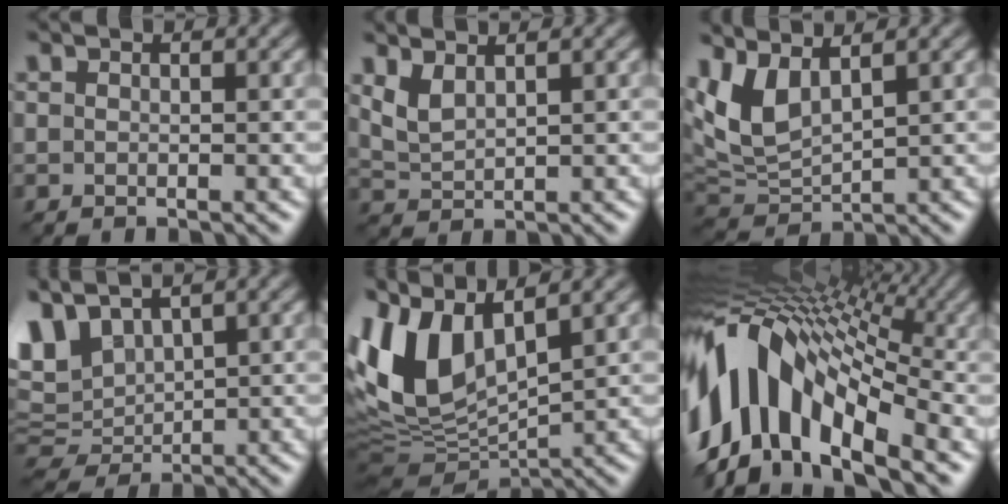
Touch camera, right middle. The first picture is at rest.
{"total": 1.7, "force": [0.9, 0.6, 1.3], "torque": [-0.035, -0.003, 0.020]}
{"total": 4.9, "force": [1.9, 2.3, 3.9], "torque": [-0.098, -0.003, 0.036]}
{"total": 5.7, "force": [1.8, 3.5, 4.1], "torque": [-0.100, 0.002, 0.030]}
{"total": 10.2, "force": [3.2, 5.0, 8.3], "torque": [-0.200, 0.010, 0.051]}
{"total": 14.7, "force": [-3.3, 8.1, 11.9], "torque": [-0.214, 0.026, -0.074]}